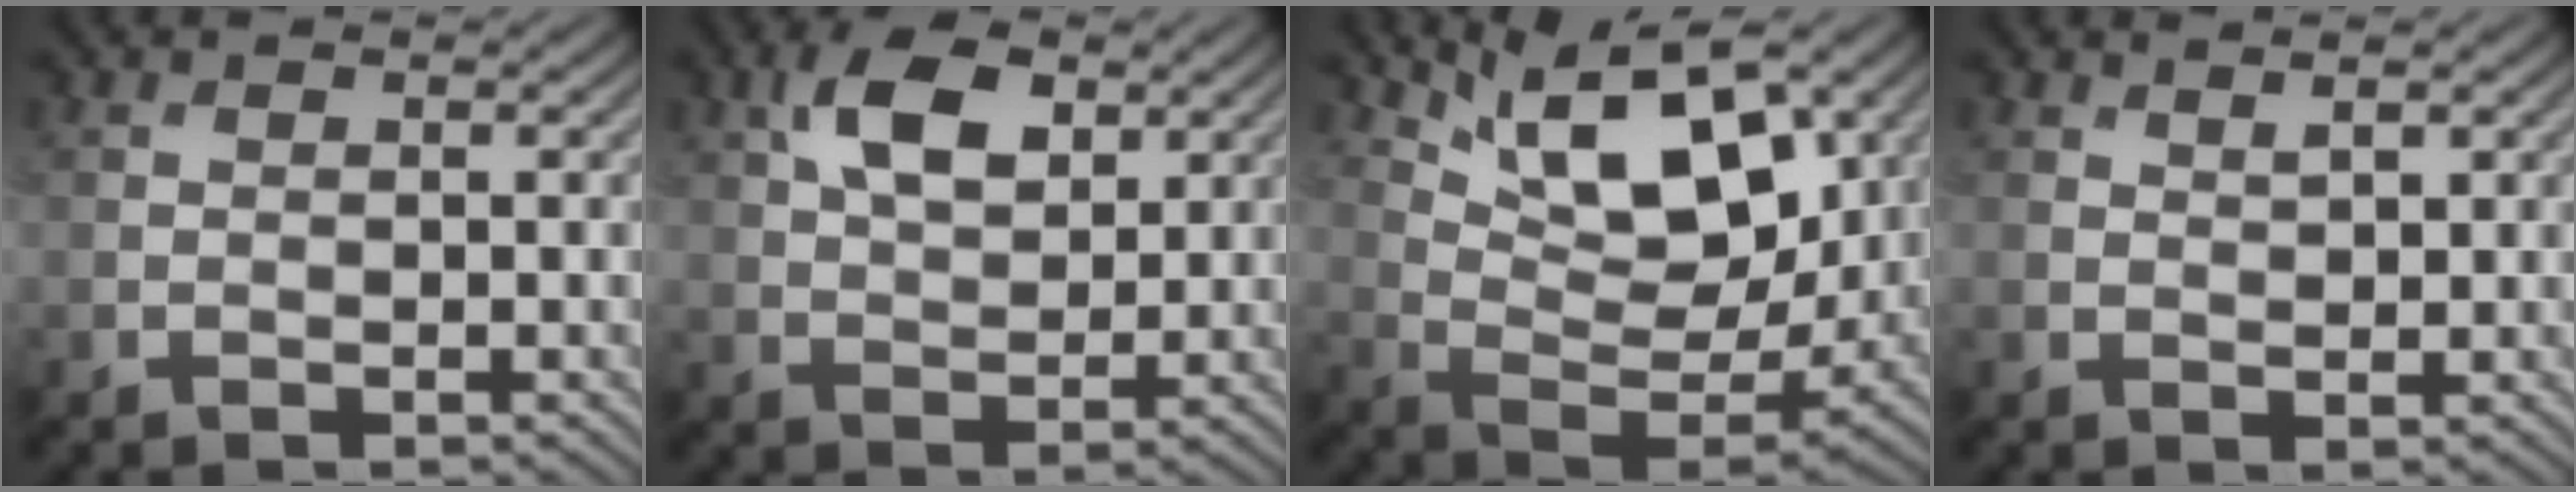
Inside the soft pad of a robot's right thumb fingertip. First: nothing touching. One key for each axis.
{"total": 7.2, "fx": 3.1, "fy": 4.0, "fz": 5.1, "tx": -0.106, "ty": 0.006, "tz": 0.052}
{"total": 14.0, "fx": 7.7, "fy": 6.0, "fz": 10.0, "tx": -0.179, "ty": 0.004, "tz": 0.118}
{"total": 1.4, "fx": 1.1, "fy": 0.2, "fz": 0.8, "tx": -0.018, "ty": -0.002, "tz": 0.024}